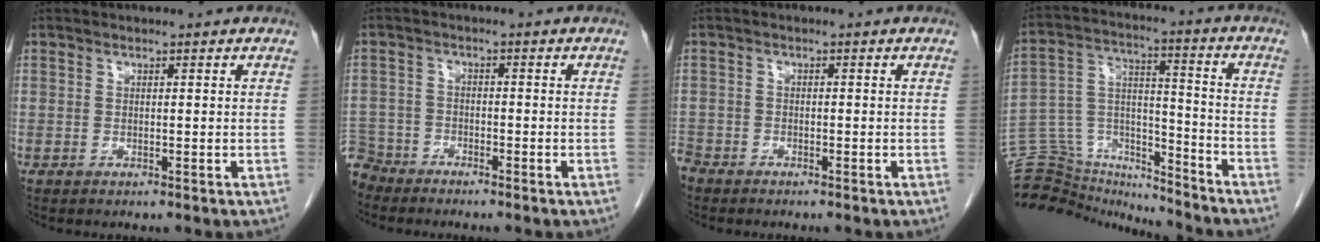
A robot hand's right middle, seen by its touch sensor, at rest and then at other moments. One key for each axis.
{"total": 5.2, "fx": -4.9, "fy": 1.8, "fz": -0.5, "tx": 0.015, "ty": -0.005, "tz": -0.100}
{"total": 3.0, "fx": -2.7, "fy": 1.3, "fz": 0.3, "tx": -0.011, "ty": -0.002, "tz": -0.054}
{"total": 18.5, "fx": -17.8, "fy": 4.3, "fz": 2.9, "tx": -0.070, "ty": 0.061, "tz": -0.285}